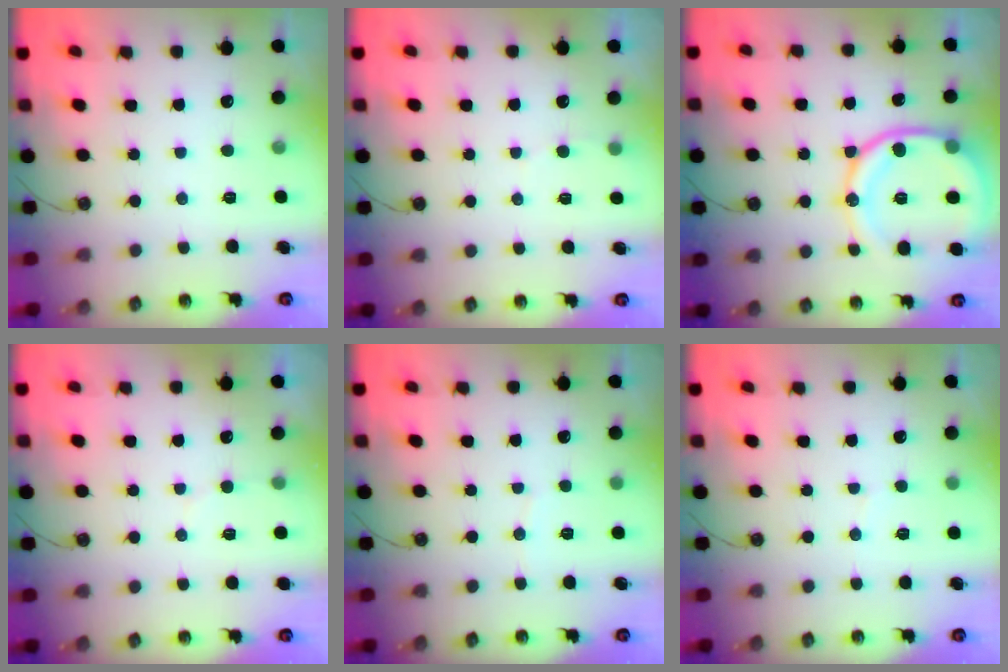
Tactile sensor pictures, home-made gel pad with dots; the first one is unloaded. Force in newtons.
{"total": 2.8, "press": 2.8, "slide": 0.2}
{"total": 17.7, "press": 17.6, "slide": 1.8}
{"total": 2.5, "press": 2.5, "slide": 0.1}
{"total": 3.2, "press": 3.2, "slide": 0.3}
{"total": 2.9, "press": 2.9, "slide": 0.2}